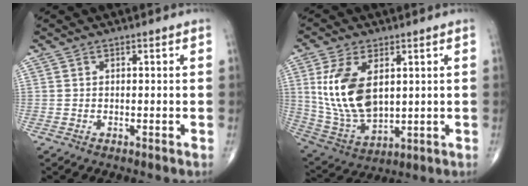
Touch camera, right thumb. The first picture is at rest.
{"total": 15.4, "force": [3.2, 8.7, 12.3], "torque": [-0.237, -0.018, 0.078]}